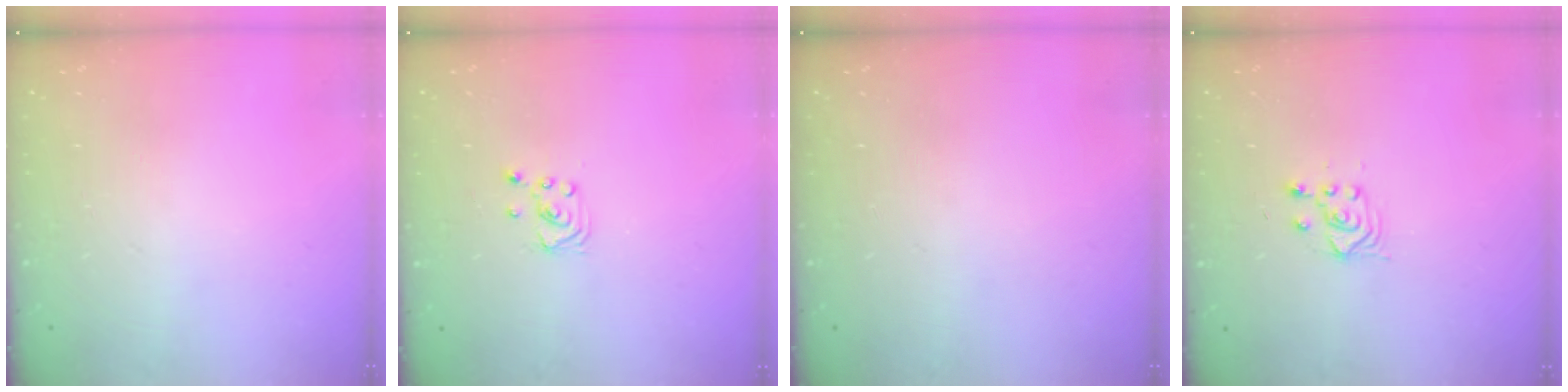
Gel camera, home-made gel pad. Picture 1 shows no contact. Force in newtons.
{"total": 2.3, "press": 2.3, "slide": 0.2}
{"total": 0.0}
{"total": 3.0, "press": 2.6, "slide": 1.3}